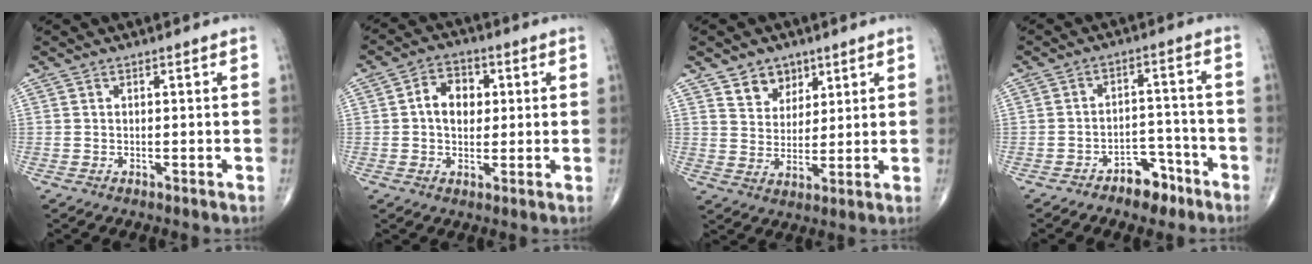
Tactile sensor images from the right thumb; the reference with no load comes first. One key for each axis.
{"total": 7.5, "fx": 1.0, "fy": 5.5, "fz": 5.0, "tx": -0.058, "ty": 0.012, "tz": 0.010}
{"total": 6.6, "fx": 4.2, "fy": 4.8, "fz": 1.9, "tx": -0.002, "ty": -0.026, "tz": 0.077}
{"total": 6.6, "fx": -4.5, "fy": 3.8, "fz": 2.8, "tx": -0.014, "ty": 0.047, "tz": -0.068}